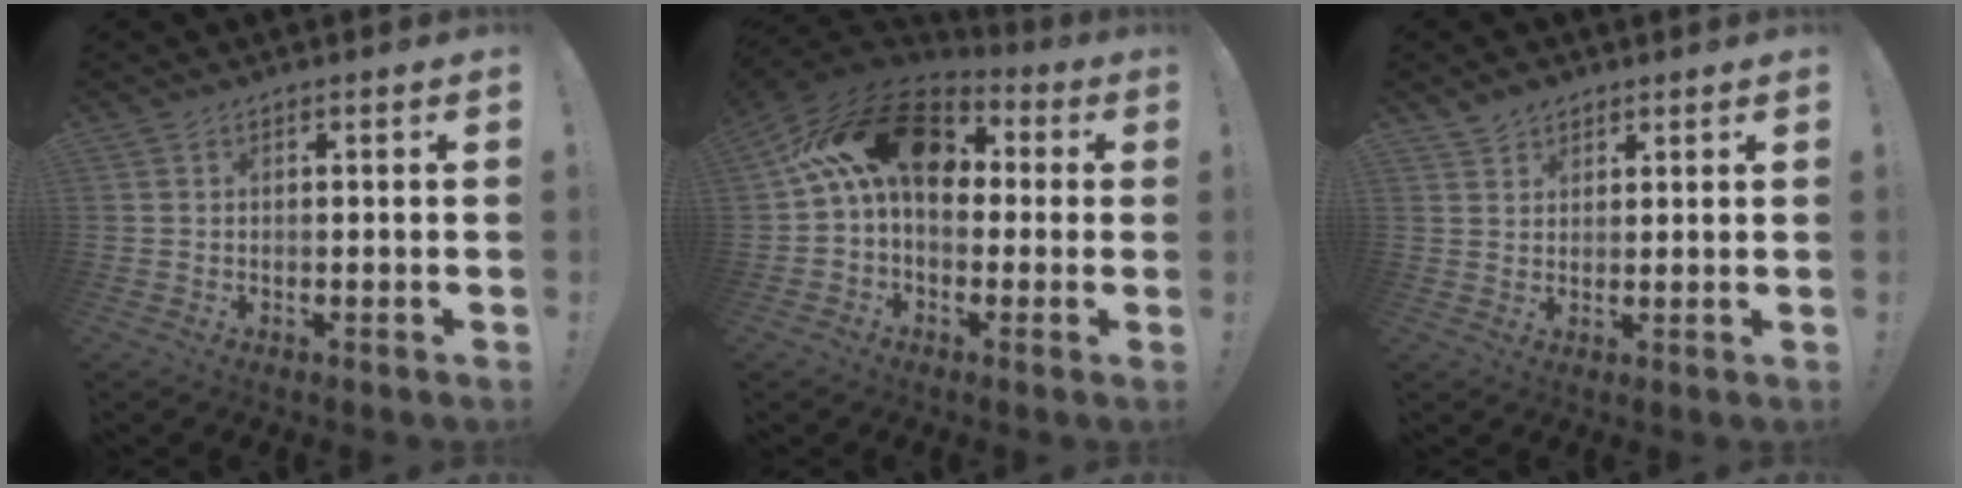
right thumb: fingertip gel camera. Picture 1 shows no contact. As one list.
[{"total": 19.6, "force": [5.1, 12.5, 14.2], "torque": [-0.227, 0.009, 0.096]}, {"total": 3.6, "force": [2.9, 2.1, 0.5], "torque": [-0.010, -0.017, 0.054]}]